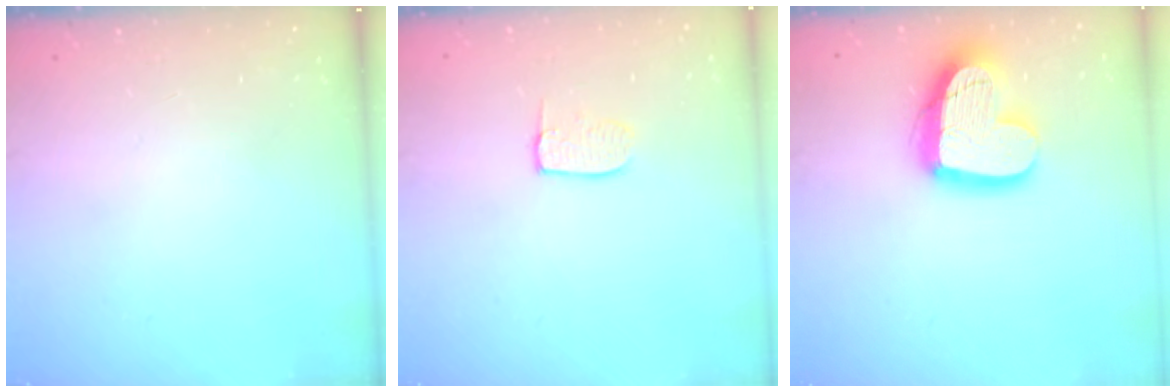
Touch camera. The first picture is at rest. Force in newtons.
{"total": 5.4, "press": 5.4, "slide": 0.3}
{"total": 17.0, "press": 17.0, "slide": 1.5}